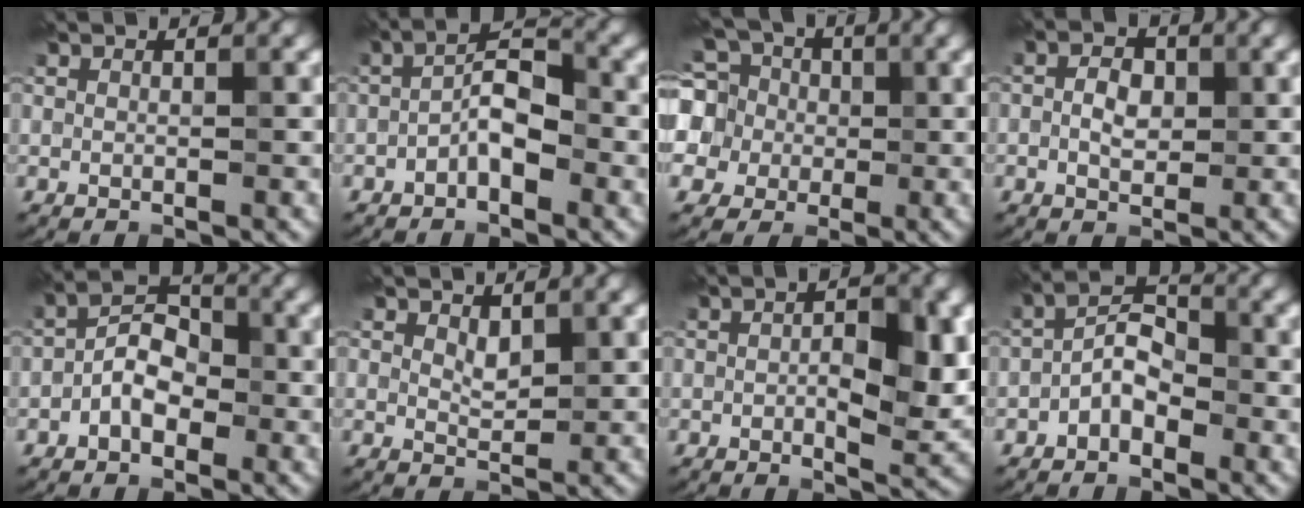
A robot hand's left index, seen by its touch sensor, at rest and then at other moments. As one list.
[{"total": 3.3, "force": [-1.4, 1.3, 2.7], "torque": [-0.044, 0.015, -0.032]}, {"total": 11.1, "force": [2.2, 9.8, 4.9], "torque": [-0.125, 0.030, 0.002]}, {"total": 2.3, "force": [-0.1, 1.5, 1.7], "torque": [-0.031, 0.003, -0.007]}, {"total": 3.6, "force": [-1.3, 2.3, 2.5], "torque": [-0.038, 0.014, -0.030]}, {"total": 1.5, "force": [0.7, 0.9, 1.0], "torque": [-0.018, -0.003, 0.016]}, {"total": 5.4, "force": [0.1, 2.2, 4.9], "torque": [-0.074, -0.004, 0.000]}, {"total": 3.1, "force": [-1.5, 1.8, 2.0], "torque": [-0.032, 0.016, -0.034]}]